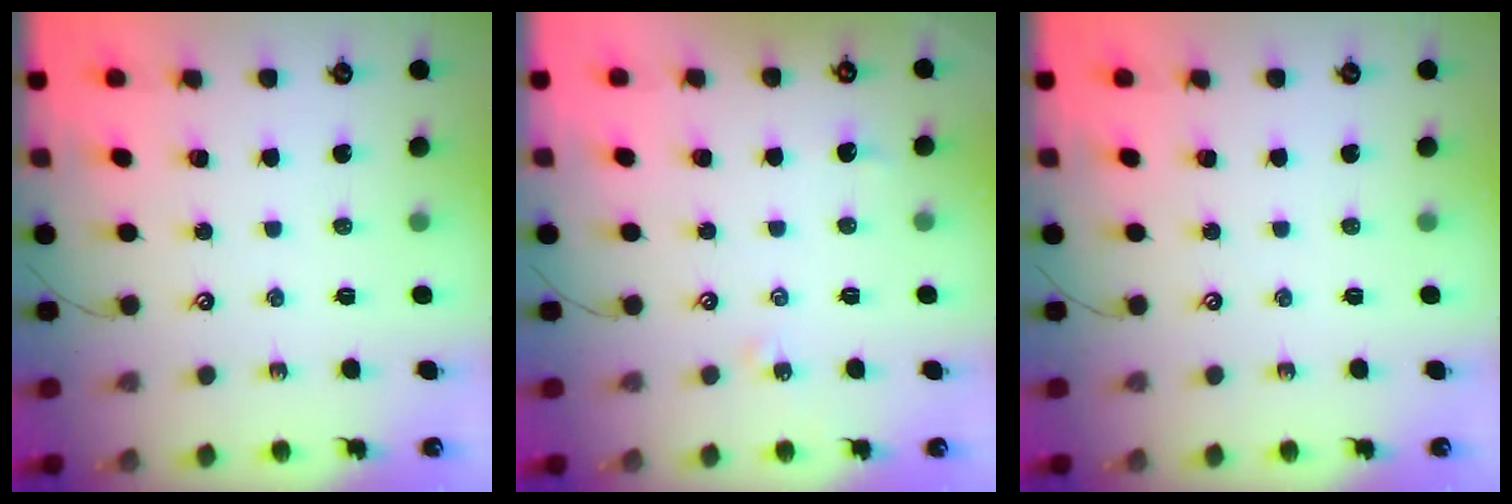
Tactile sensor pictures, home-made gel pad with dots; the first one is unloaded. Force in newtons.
{"total": 3.0, "press": 2.9, "slide": 0.5}
{"total": 0.0}